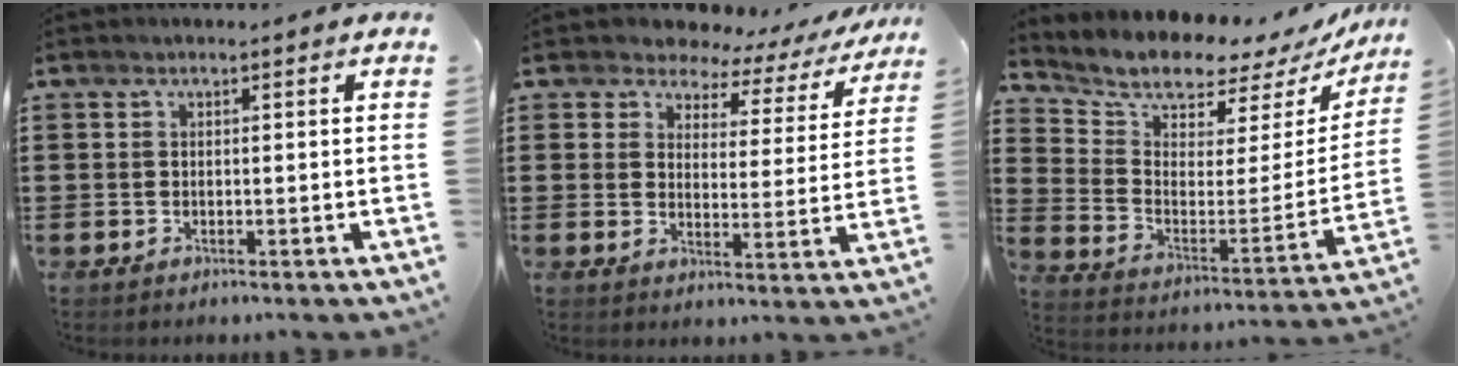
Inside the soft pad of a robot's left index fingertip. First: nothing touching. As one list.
[{"total": 4.1, "force": [3.5, 2.0, 0.7], "torque": [-0.032, -0.023, 0.055]}, {"total": 7.4, "force": [7.1, 1.7, 1.4], "torque": [-0.059, -0.068, 0.116]}]